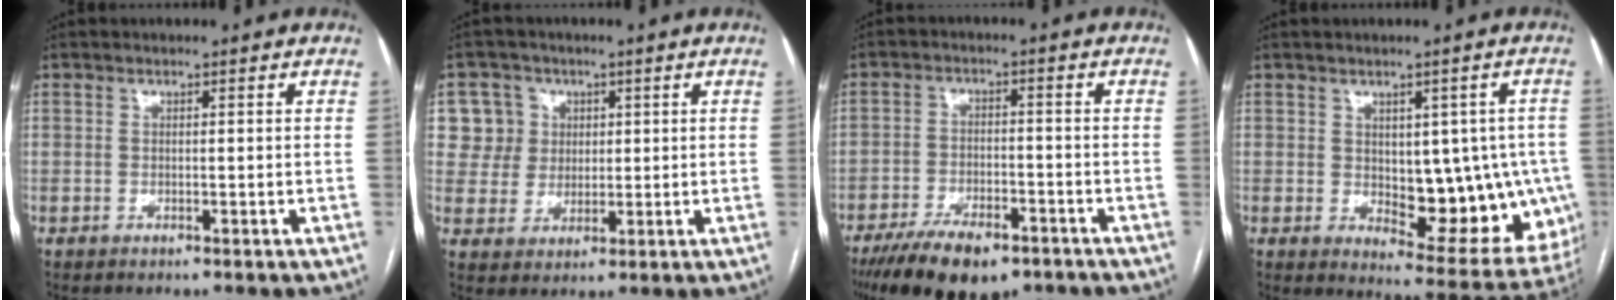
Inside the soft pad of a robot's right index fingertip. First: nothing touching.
{"total": 7.0, "force": [2.1, 6.6, 0.6], "torque": [-0.006, 0.021, 0.044]}
{"total": 12.9, "force": [-9.1, 4.8, 7.8], "torque": [-0.129, -0.012, -0.146]}
{"total": 16.9, "force": [-1.3, 7.4, 15.1], "torque": [-0.135, 0.013, 0.009]}